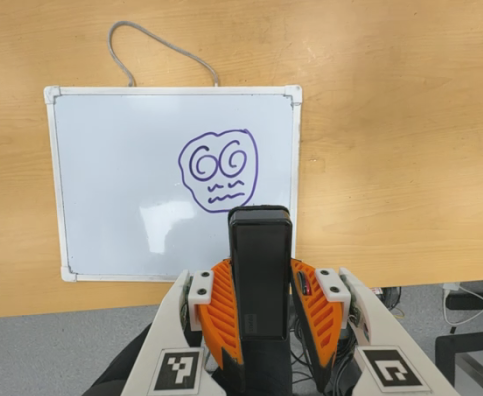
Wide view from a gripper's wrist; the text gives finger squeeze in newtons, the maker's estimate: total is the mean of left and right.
{"total": 4.9, "left": 3.6, "right": 6.2}